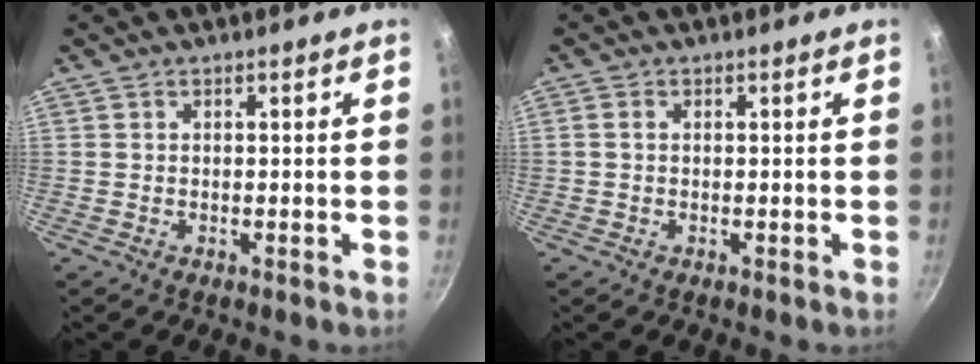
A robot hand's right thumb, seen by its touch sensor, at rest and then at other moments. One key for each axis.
{"total": 1.0, "fx": 0.1, "fy": 0.7, "fz": 0.6, "tx": -0.012, "ty": 0.004, "tz": 0.000}